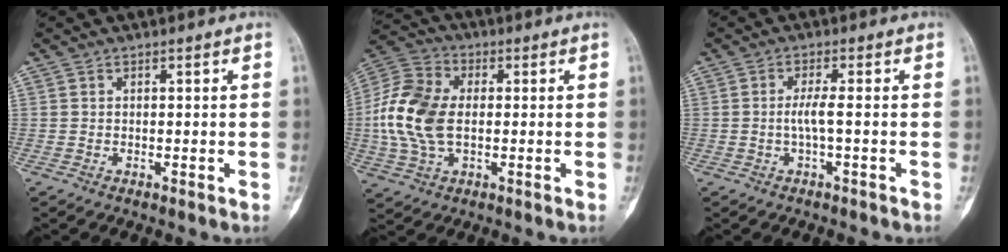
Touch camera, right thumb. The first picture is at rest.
{"total": 14.3, "force": [-0.1, 8.9, 11.2], "torque": [-0.240, 0.018, -0.005]}
{"total": 2.9, "force": [-0.5, 0.1, 2.9], "torque": [-0.067, 0.003, -0.012]}